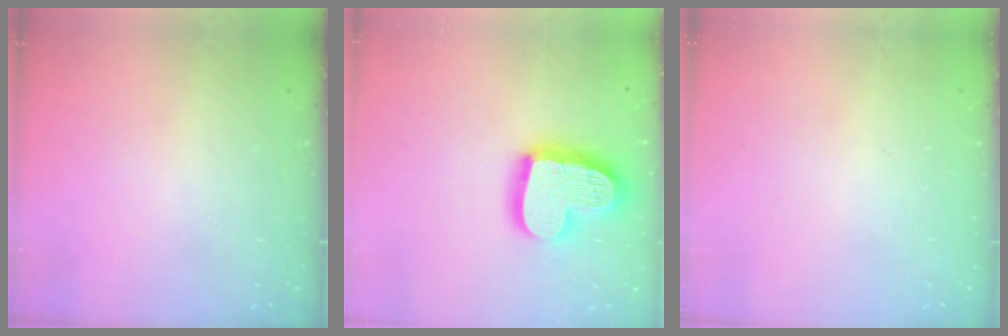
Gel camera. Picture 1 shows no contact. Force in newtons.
{"total": 20.5, "press": 20.4, "slide": 1.5}
{"total": 0.0}